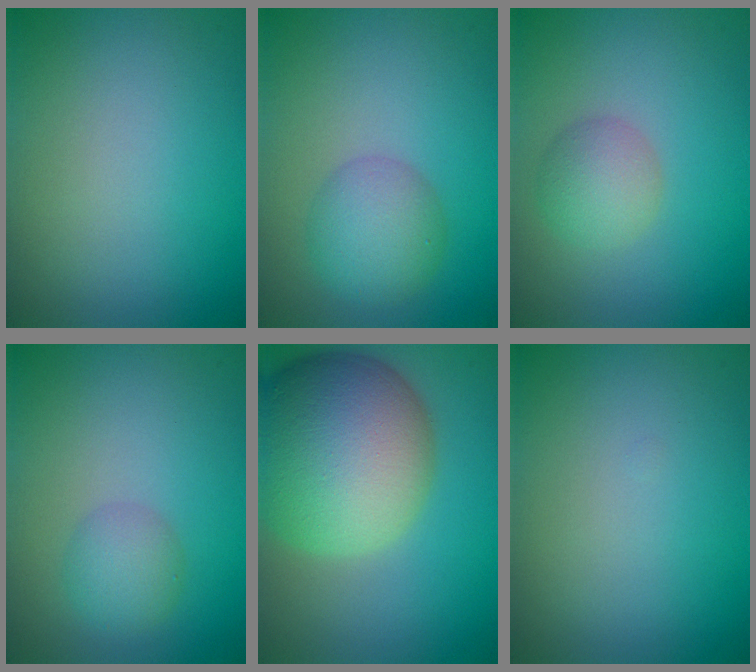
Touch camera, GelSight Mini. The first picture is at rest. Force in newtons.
{"total": 4.0, "press": 4.0, "slide": 0.1}
{"total": 2.9, "press": 2.9, "slide": 0.1}
{"total": 2.4, "press": 2.4, "slide": 0.0}
{"total": 14.6, "press": 14.6, "slide": 1.3}
{"total": 0.0}